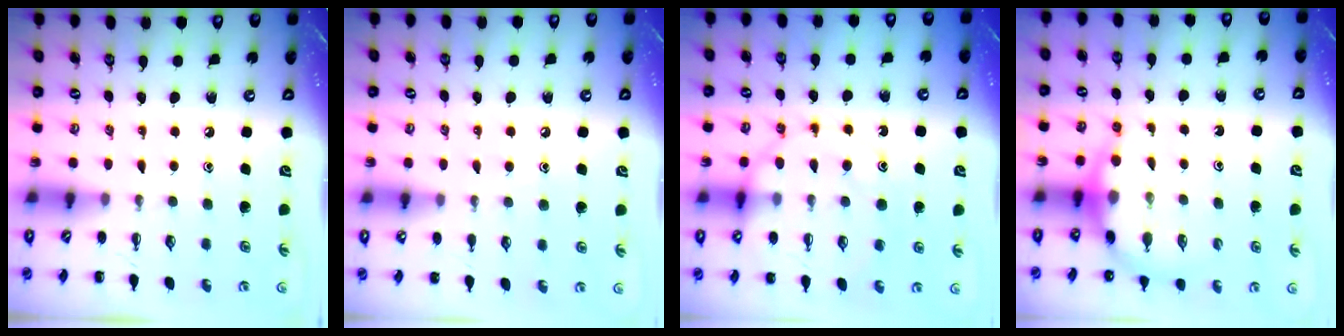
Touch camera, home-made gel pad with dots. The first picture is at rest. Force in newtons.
{"total": 5.1, "press": 4.9, "slide": 1.4}
{"total": 13.8, "press": 13.7, "slide": 1.7}
{"total": 7.0, "press": 6.9, "slide": 0.9}